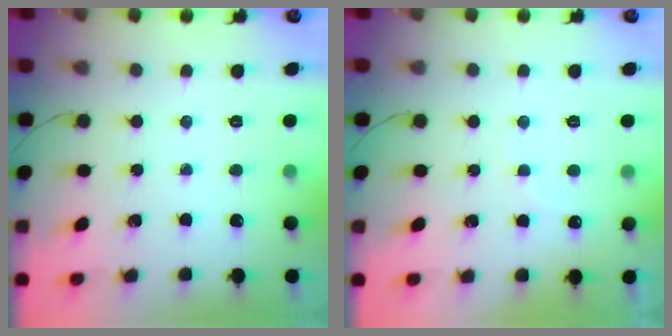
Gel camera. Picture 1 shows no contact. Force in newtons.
{"total": 5.7, "press": 5.6, "slide": 0.9}